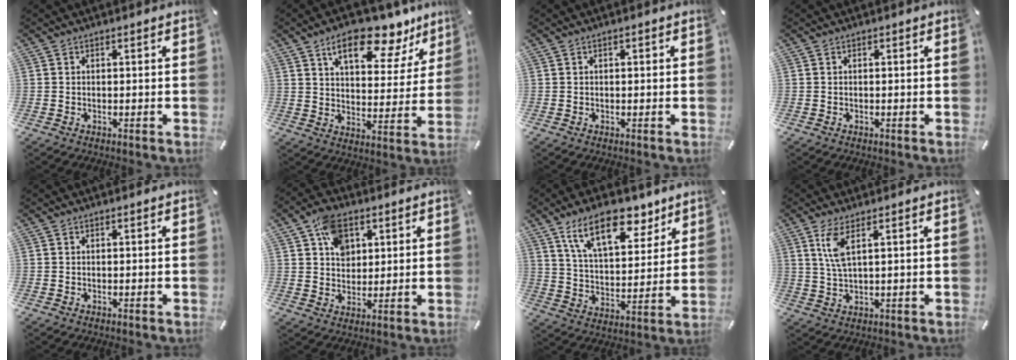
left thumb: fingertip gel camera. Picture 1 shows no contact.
{"total": 15.3, "force": [10.8, 6.8, 8.4], "torque": [-0.113, -0.065, 0.181]}
{"total": 0.7, "force": [0.1, 0.4, 0.5], "torque": [-0.010, 0.004, 0.000]}
{"total": 0.0}
{"total": 0.0}
{"total": 8.9, "force": [3.7, 6.7, 4.5], "torque": [-0.072, 0.004, 0.068]}
{"total": 16.6, "force": [11.1, 8.3, 9.2], "torque": [-0.152, -0.050, 0.195]}
{"total": 5.7, "force": [2.5, 1.6, 4.8], "torque": [-0.110, 0.000, 0.040]}